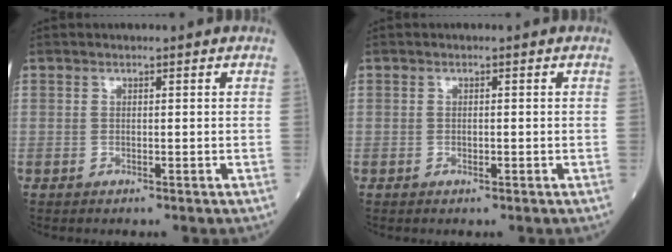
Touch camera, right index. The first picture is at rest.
{"total": 0.8, "force": [-0.4, 0.2, 0.6], "torque": [-0.010, -0.002, -0.005]}